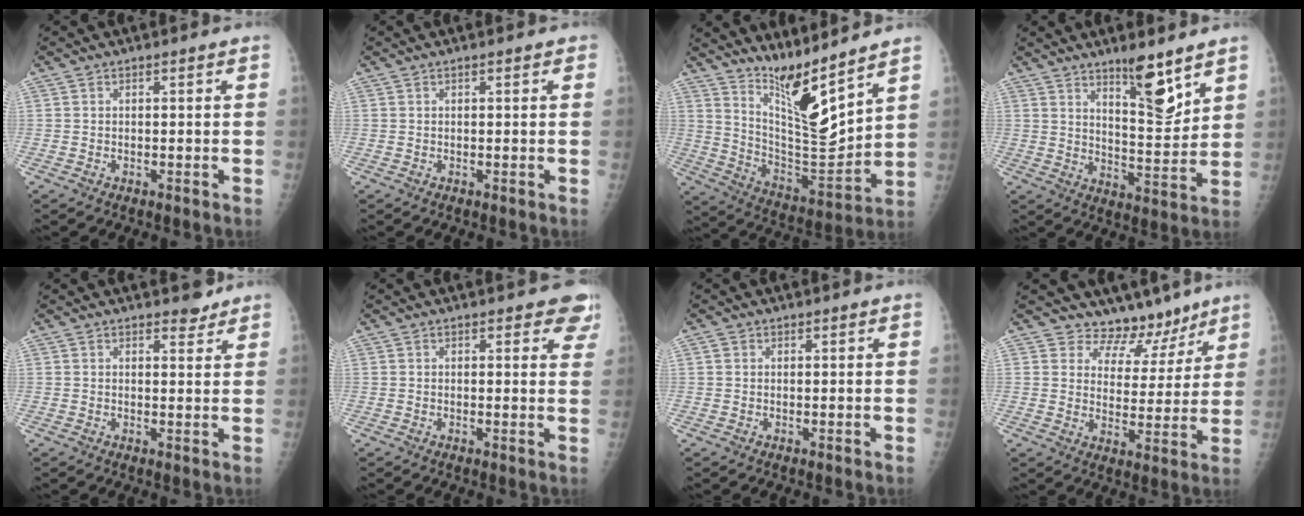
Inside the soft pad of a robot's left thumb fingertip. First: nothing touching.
{"total": 0.9, "force": [0.6, 0.3, 0.5], "torque": [-0.006, -0.001, 0.006]}
{"total": 13.8, "force": [10.8, 1.7, 8.5], "torque": [-0.123, -0.094, 0.207]}
{"total": 10.3, "force": [7.0, 2.5, 7.1], "torque": [-0.095, -0.062, 0.120]}
{"total": 2.7, "force": [2.3, 1.1, 0.8], "torque": [0.003, -0.017, 0.031]}
{"total": 5.5, "force": [4.4, 2.2, 2.5], "torque": [0.009, -0.016, 0.038]}
{"total": 0.8, "force": [0.5, 0.6, 0.3], "torque": [-0.003, -0.003, 0.008]}
{"total": 9.1, "force": [7.8, 4.6, 0.2], "torque": [0.033, -0.068, 0.118]}